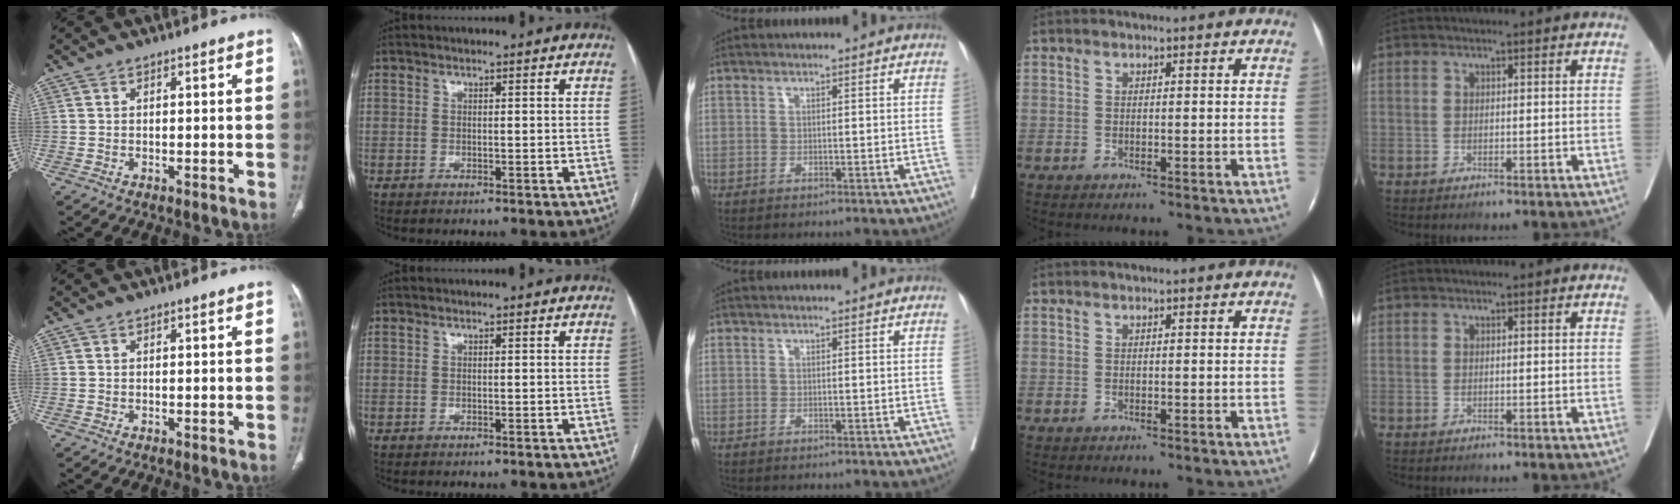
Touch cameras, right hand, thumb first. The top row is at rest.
{}